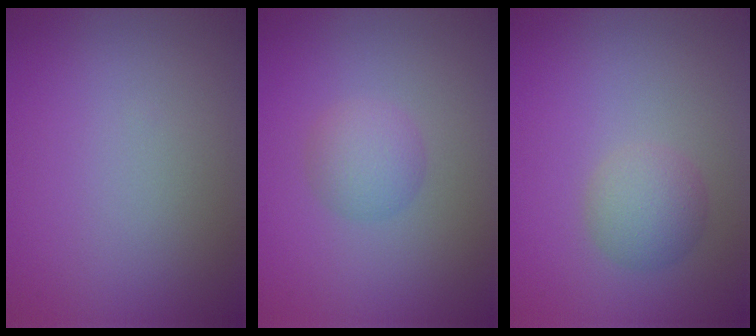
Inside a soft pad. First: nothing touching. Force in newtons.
{"total": 2.4, "press": 2.4, "slide": 0.1}
{"total": 2.7, "press": 2.7, "slide": 0.1}